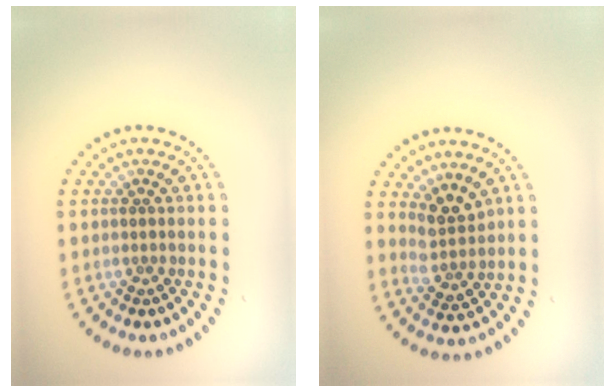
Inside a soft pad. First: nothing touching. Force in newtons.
{"total": 2.7, "press": 2.0, "slide": 1.8}